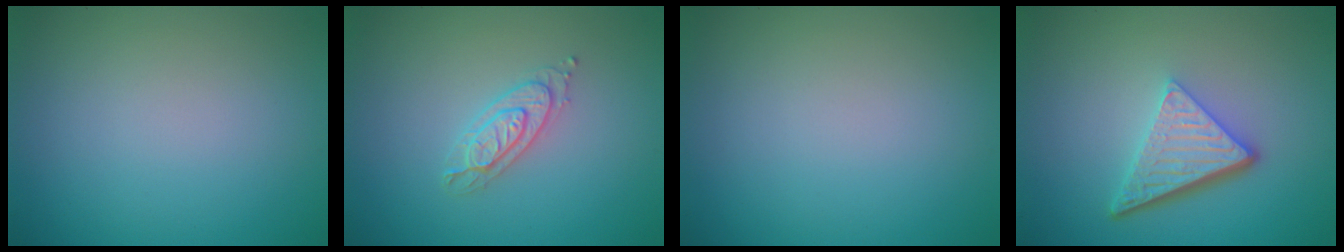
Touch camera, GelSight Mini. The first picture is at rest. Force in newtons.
{"total": 2.2, "press": 2.2, "slide": 0.3}
{"total": 0.0}
{"total": 5.1, "press": 3.6, "slide": 3.7}